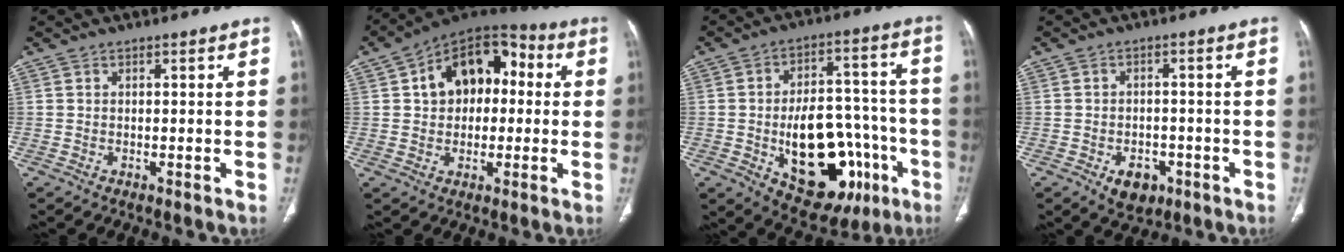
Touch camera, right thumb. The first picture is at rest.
{"total": 15.4, "force": [2.5, 10.4, 11.1], "torque": [-0.126, 0.037, 0.029]}
{"total": 23.0, "force": [-7.2, 13.0, 17.6], "torque": [-0.225, 0.038, -0.083]}
{"total": 5.6, "force": [-2.6, 3.8, 3.2], "torque": [-0.031, 0.011, -0.030]}